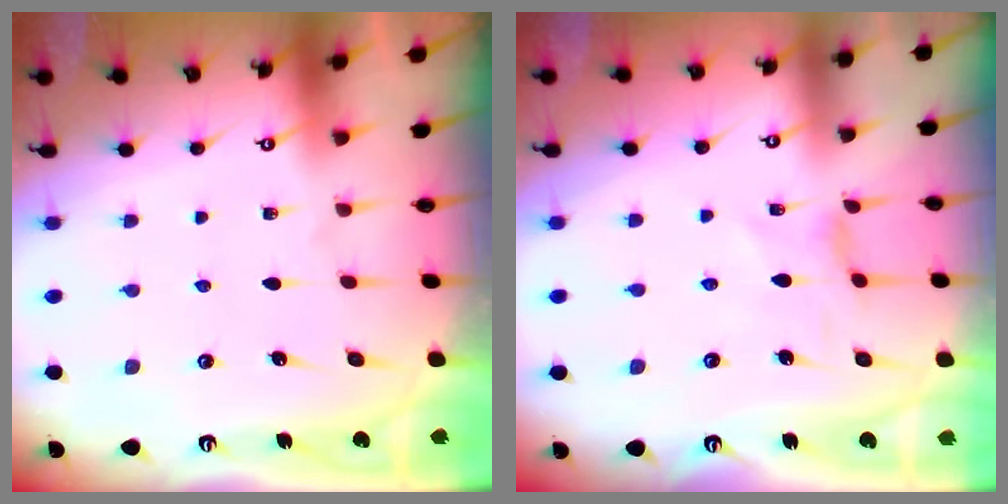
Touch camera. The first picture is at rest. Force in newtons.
{"total": 2.3, "press": 2.3, "slide": 0.4}